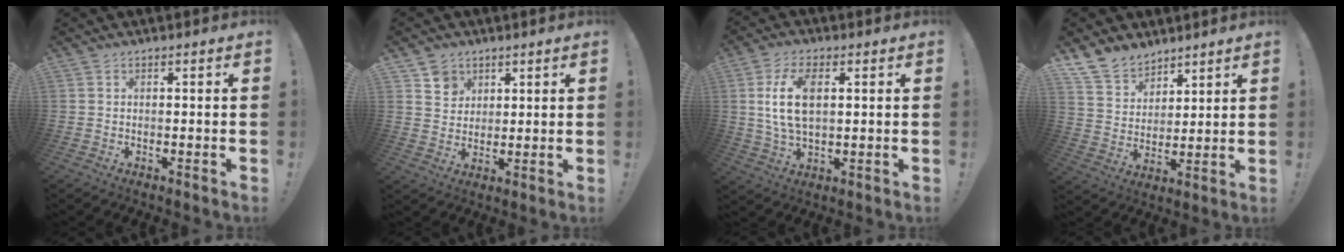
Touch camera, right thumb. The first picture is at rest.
{"total": 6.0, "force": [3.6, 4.8, 0.4], "torque": [0.006, -0.031, 0.066]}
{"total": 10.8, "force": [2.1, 5.8, 8.9], "torque": [-0.166, -0.002, 0.037]}
{"total": 10.9, "force": [8.8, 6.2, 1.9], "torque": [-0.045, -0.064, 0.173]}